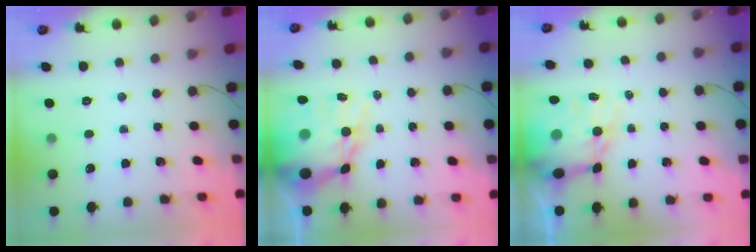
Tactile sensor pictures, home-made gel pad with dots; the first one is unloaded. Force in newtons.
{"total": 16.7, "press": 16.3, "slide": 3.5}
{"total": 14.6, "press": 14.1, "slide": 3.6}